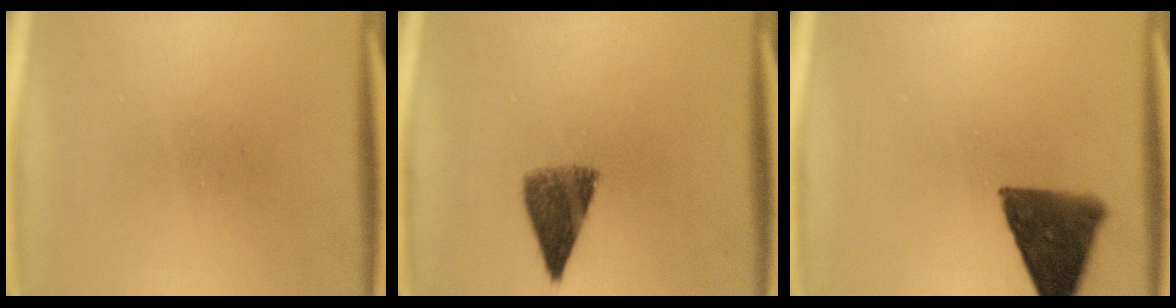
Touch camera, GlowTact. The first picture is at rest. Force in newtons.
{"total": 6.7}
{"total": 11.1}